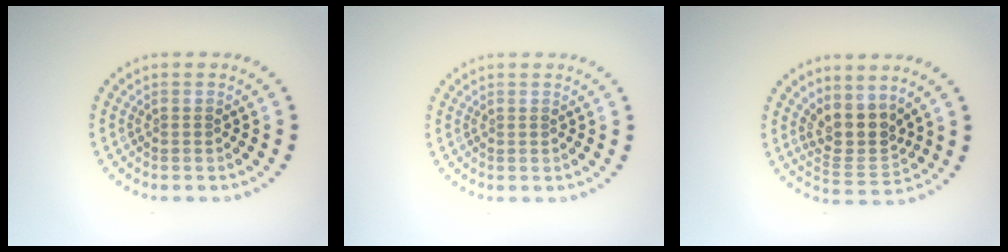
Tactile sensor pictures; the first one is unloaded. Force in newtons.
{"total": 0.0}
{"total": 3.5, "press": 2.7, "slide": 2.3}